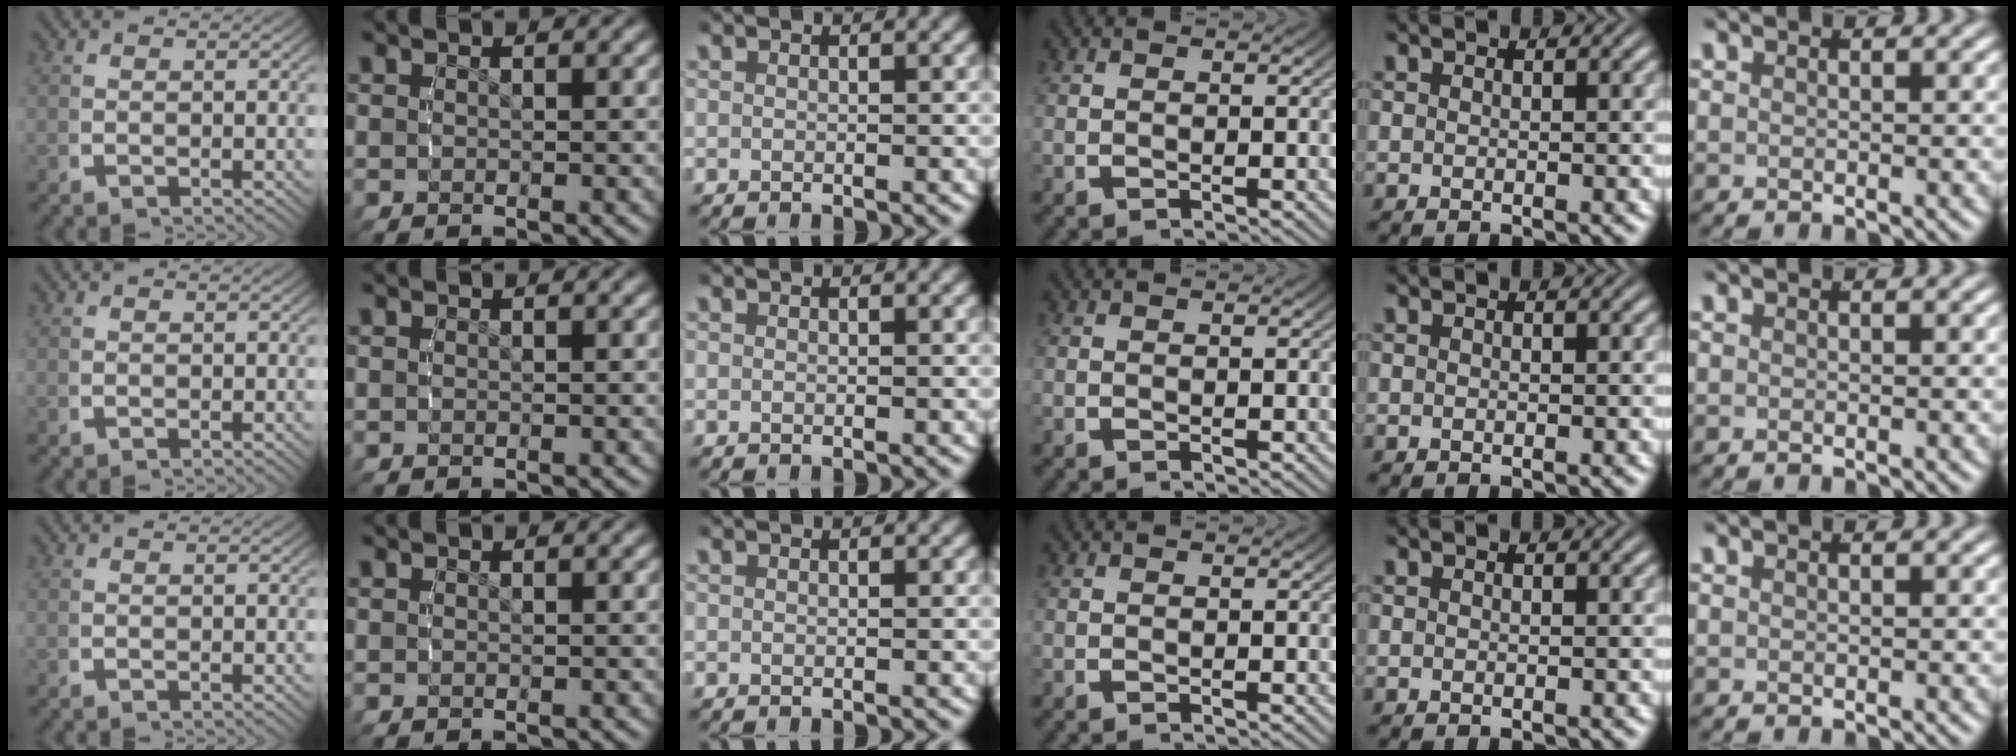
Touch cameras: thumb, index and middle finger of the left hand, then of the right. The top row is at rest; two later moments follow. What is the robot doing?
{"motion": "reach", "object": "string"}